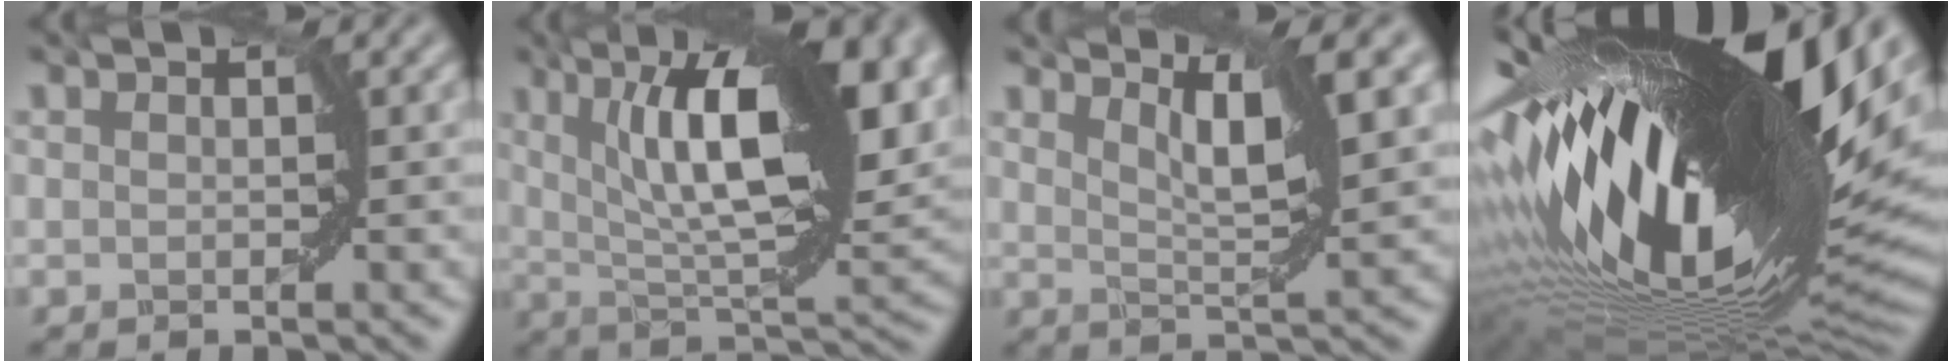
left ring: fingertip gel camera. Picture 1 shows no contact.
{"total": 15.4, "force": [5.7, 4.7, 13.5], "torque": [-0.211, 0.010, 0.093]}
{"total": 6.0, "force": [3.4, 1.0, 4.9], "torque": [-0.071, 0.007, 0.062]}
{"total": 20.1, "force": [4.0, 6.9, 18.5], "torque": [-0.318, -0.029, 0.073]}